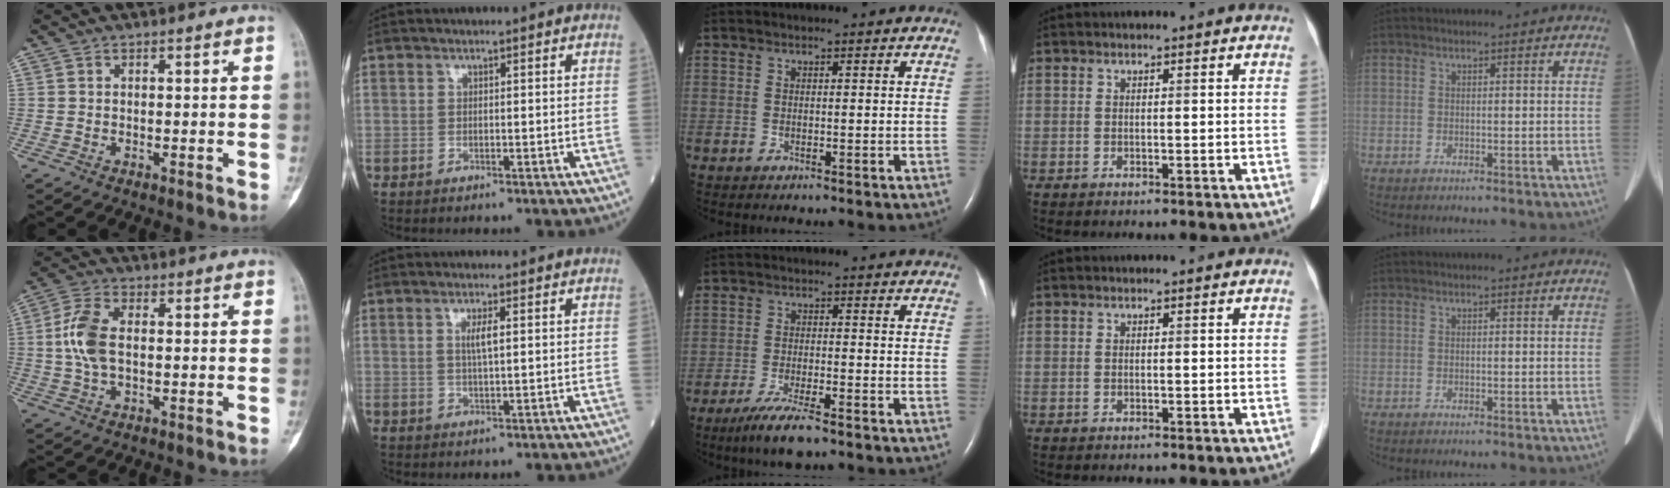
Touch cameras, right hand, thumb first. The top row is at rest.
{"thumb": {"total": 7.8, "force": [0.2, 4.2, 6.6], "torque": [-0.150, 0.014, 0.000]}, "index": {"total": 2.7, "force": [0.7, 0.3, 2.5], "torque": [-0.051, -0.001, 0.012]}, "middle": {"total": 6.8, "force": [-4.9, 0.8, 4.6], "torque": [-0.095, -0.017, -0.086]}}